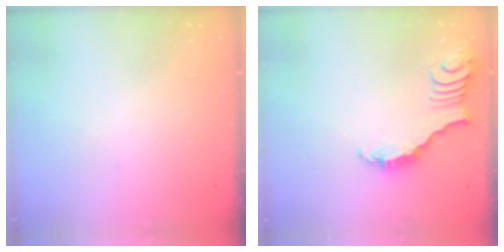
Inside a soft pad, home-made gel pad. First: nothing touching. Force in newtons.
{"total": 2.7, "press": 2.7, "slide": 0.4}